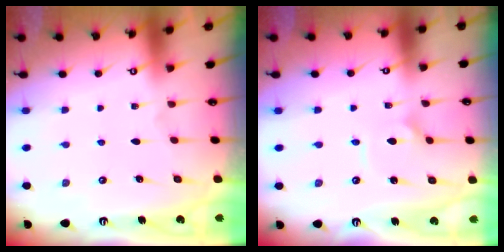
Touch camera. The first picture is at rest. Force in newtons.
{"total": 2.6, "press": 2.6, "slide": 0.2}